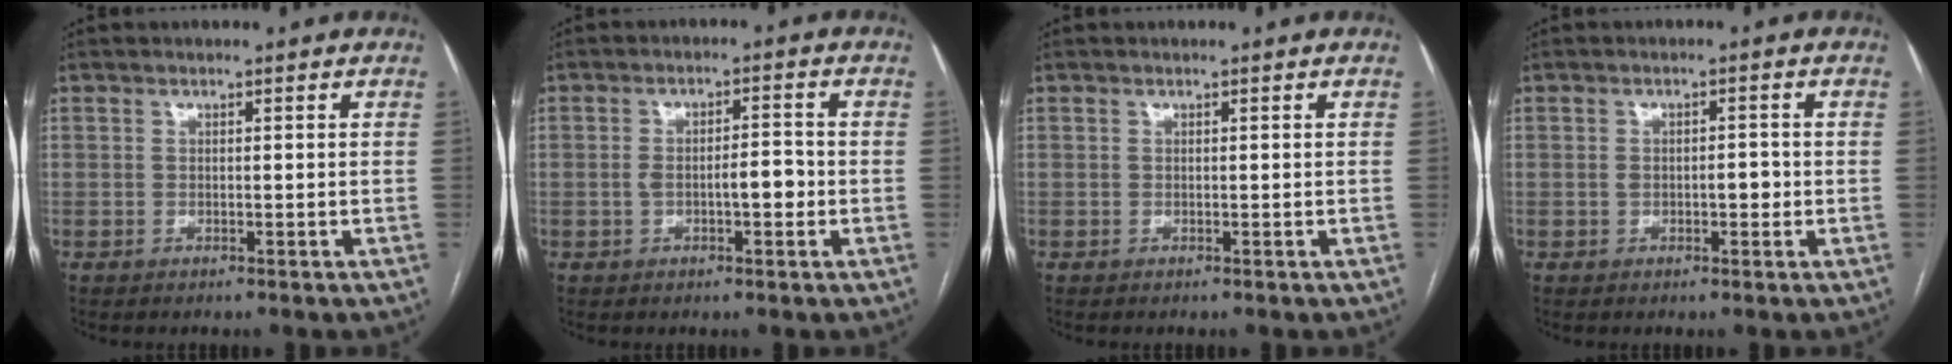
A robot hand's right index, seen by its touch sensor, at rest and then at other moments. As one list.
[{"total": 4.6, "force": [-1.0, 1.5, 4.3], "torque": [-0.080, 0.014, -0.013]}, {"total": 0.0}, {"total": 2.7, "force": [-0.5, 1.3, 2.3], "torque": [-0.040, 0.010, -0.003]}]